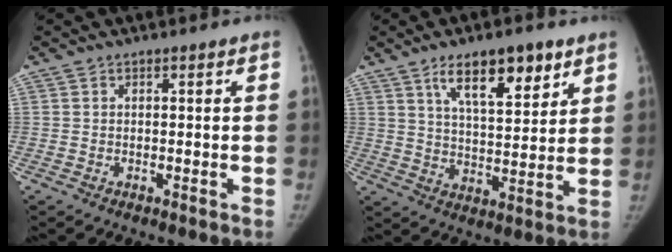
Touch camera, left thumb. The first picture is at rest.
{"total": 12.5, "force": [7.3, 4.7, 9.0], "torque": [-0.117, -0.036, 0.124]}